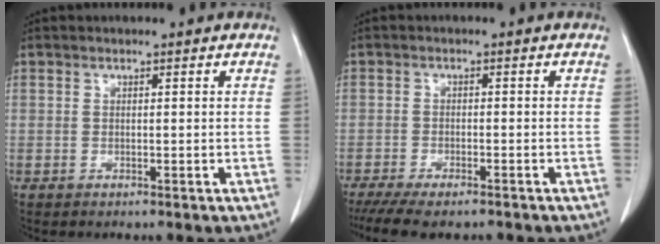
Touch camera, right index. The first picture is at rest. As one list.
[{"total": 9.9, "force": [-8.2, 2.5, 5.0], "torque": [-0.075, -0.010, -0.124]}]